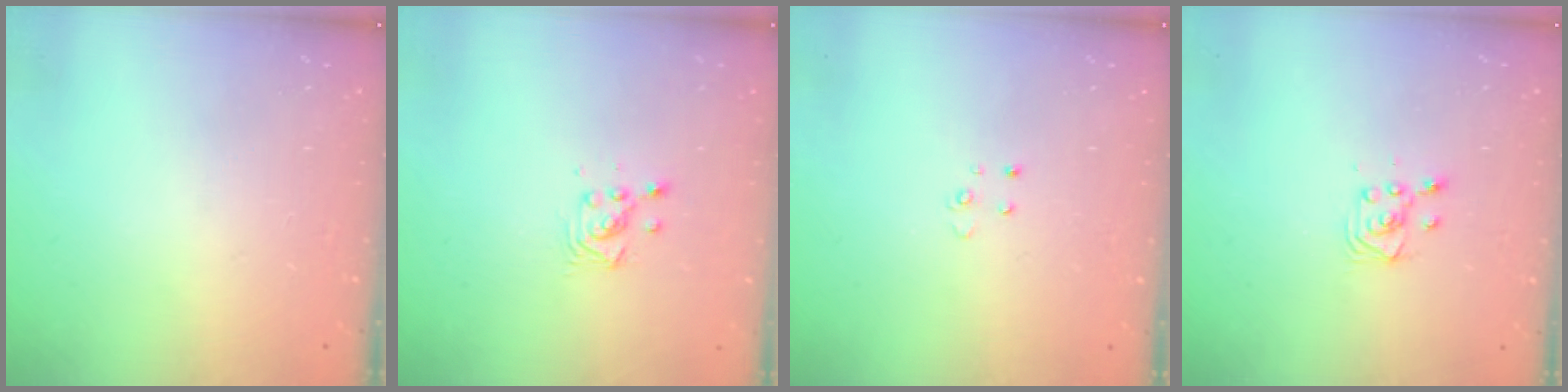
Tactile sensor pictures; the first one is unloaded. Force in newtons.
{"total": 3.8, "press": 3.8, "slide": 0.5}
{"total": 2.6, "press": 2.6, "slide": 0.2}
{"total": 3.4, "press": 3.4, "slide": 0.4}